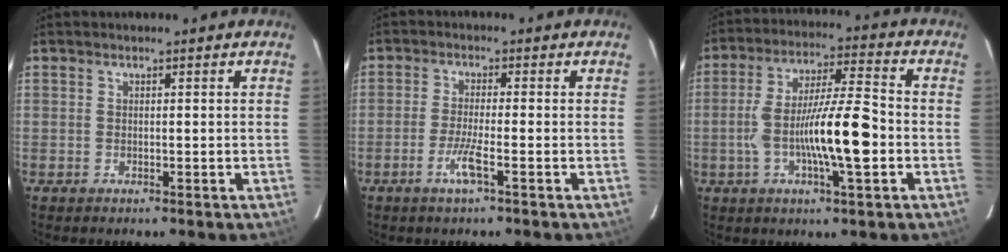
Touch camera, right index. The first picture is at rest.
{"total": 4.1, "force": [-1.9, 0.0, 3.6], "torque": [-0.073, -0.006, -0.040]}
{"total": 13.5, "force": [-2.9, 1.6, 13.1], "torque": [-0.240, 0.008, -0.052]}